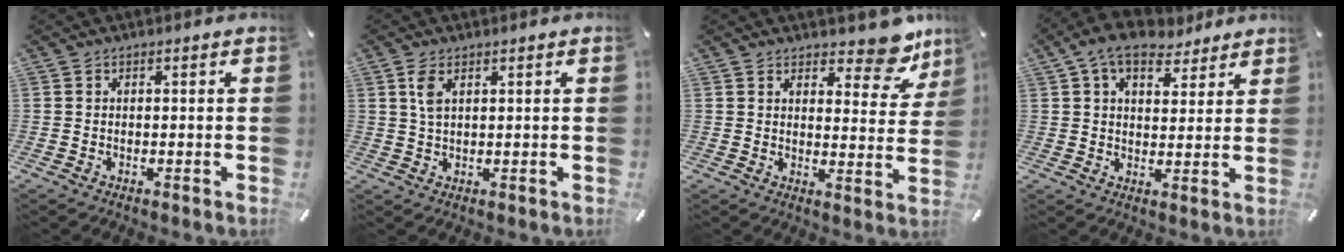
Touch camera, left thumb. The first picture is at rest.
{"total": 3.6, "force": [1.5, 1.4, 2.9], "torque": [-0.064, 0.004, 0.025]}
{"total": 10.5, "force": [8.2, 4.6, 4.8], "torque": [-0.041, -0.065, 0.141]}
{"total": 10.2, "force": [6.9, 5.6, 5.0], "torque": [-0.086, -0.027, 0.124]}